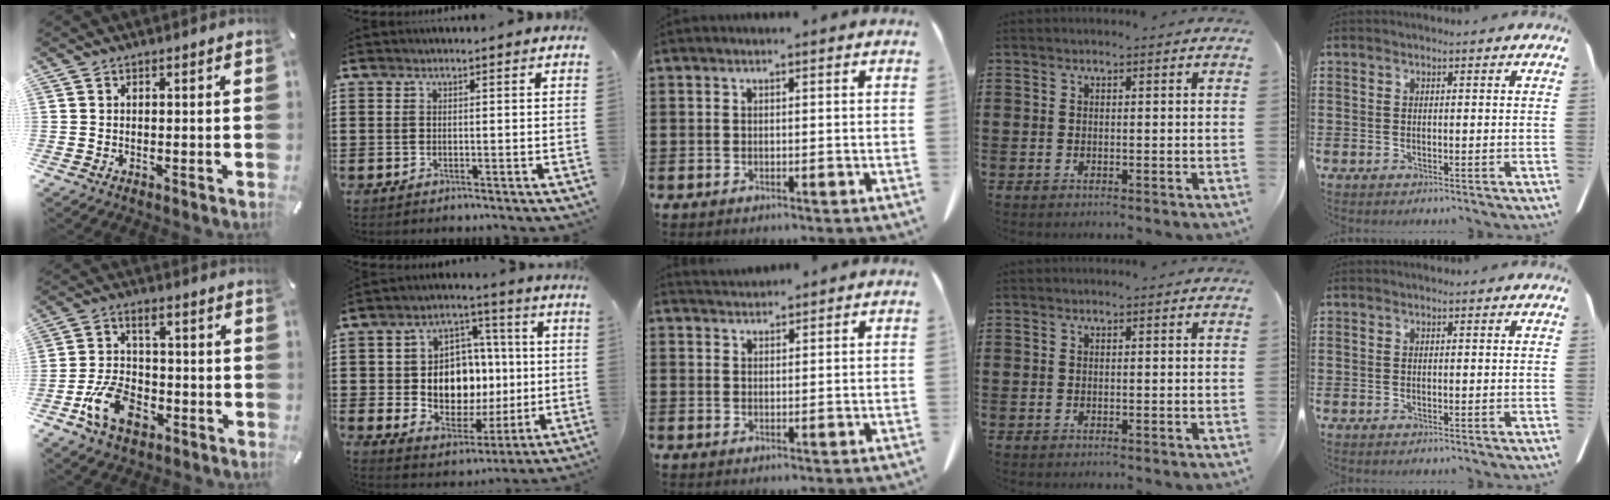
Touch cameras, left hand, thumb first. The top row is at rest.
{"thumb": {"total": 11.4, "force": [-4.2, 7.7, 7.3], "torque": [-0.159, 0.010, -0.079]}, "index": {"total": 11.0, "force": [0.7, 8.8, 6.5], "torque": [-0.126, 0.013, 0.020]}, "middle": {"total": 1.9, "force": [1.9, 0.3, 0.0], "torque": [-0.005, -0.002, 0.037]}}